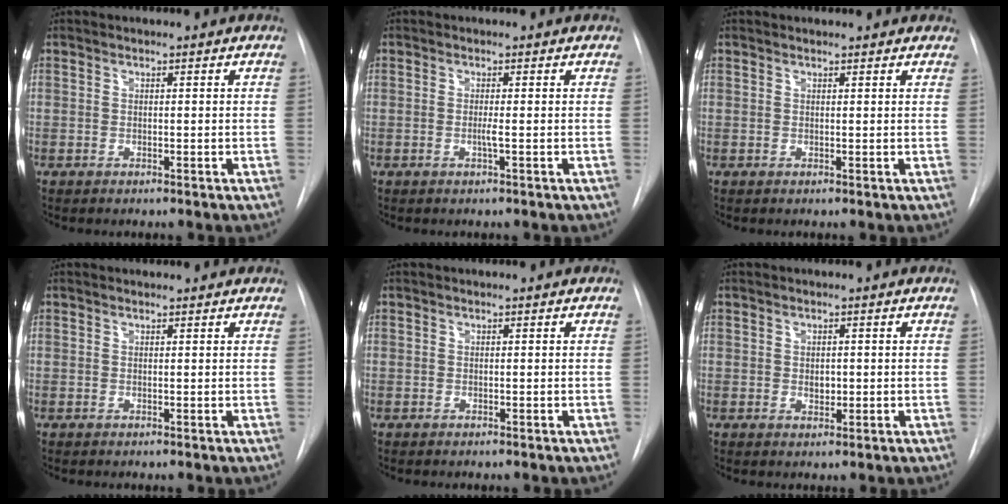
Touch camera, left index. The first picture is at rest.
{"total": 0.9, "force": [-0.1, -0.3, 0.8], "torque": [-0.014, -0.001, -0.005]}
{"total": 4.1, "force": [3.7, 1.2, 1.3], "torque": [-0.015, 0.019, 0.038]}
{"total": 1.7, "force": [1.7, 0.3, 0.3], "torque": [-0.012, 0.013, 0.023]}
{"total": 0.0}
{"total": 1.4, "force": [0.1, 1.0, 1.0], "torque": [-0.015, -0.002, 0.005]}